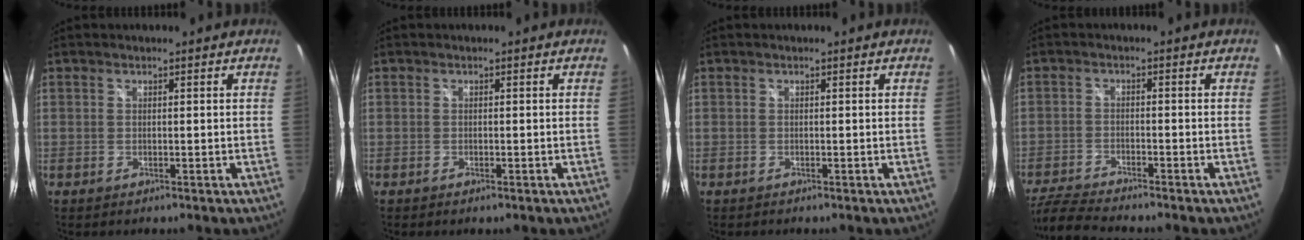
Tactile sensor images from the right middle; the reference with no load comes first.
{"total": 0.0}
{"total": 0.0}
{"total": 7.2, "force": [-6.7, -0.1, 2.5], "torque": [-0.075, -0.020, -0.127]}